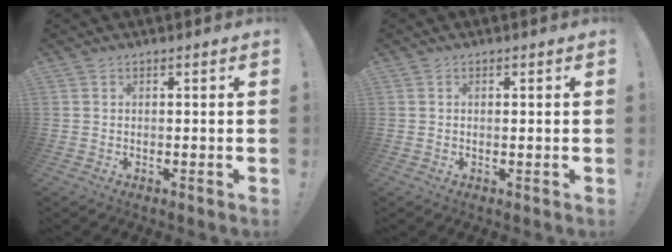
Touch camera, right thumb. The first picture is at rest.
{"total": 0.5, "force": [0.2, 0.1, 0.5], "torque": [0.004, -0.005, 0.001]}